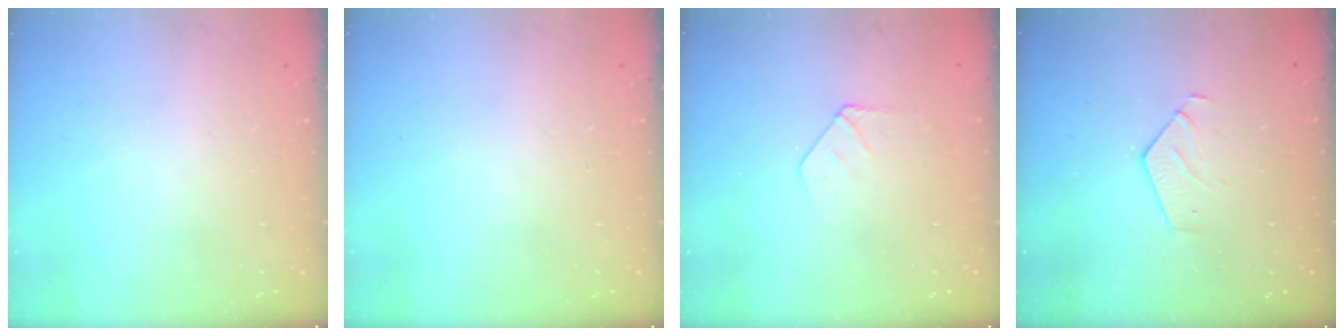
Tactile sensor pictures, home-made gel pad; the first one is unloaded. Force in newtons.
{"total": 0.0}
{"total": 4.1, "press": 4.1, "slide": 0.3}
{"total": 4.6, "press": 4.5, "slide": 0.4}